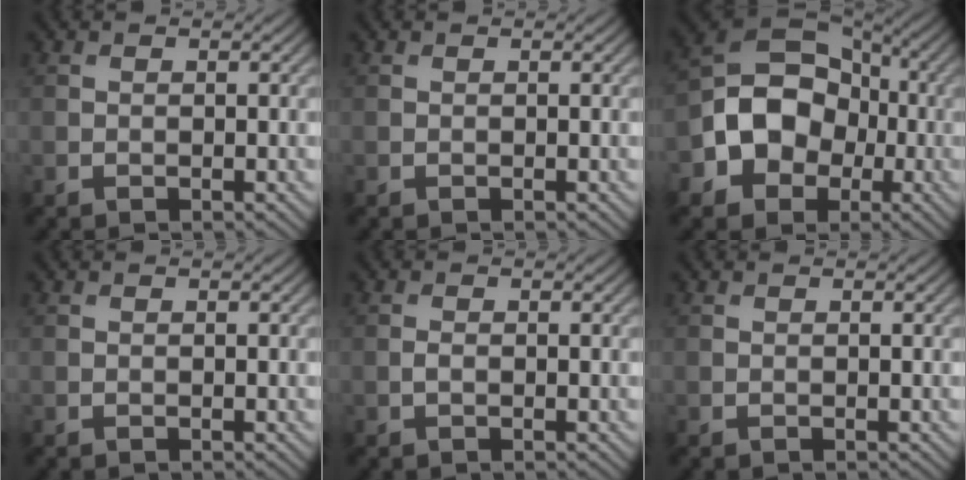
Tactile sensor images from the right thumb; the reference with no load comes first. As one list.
[{"total": 0.0}, {"total": 10.5, "force": [-2.5, 8.3, 5.9], "torque": [-0.103, -0.002, -0.063]}, {"total": 0.0}, {"total": 0.6, "force": [-0.1, 0.3, 0.5], "torque": [-0.013, 0.001, -0.003]}, {"total": 0.0}]